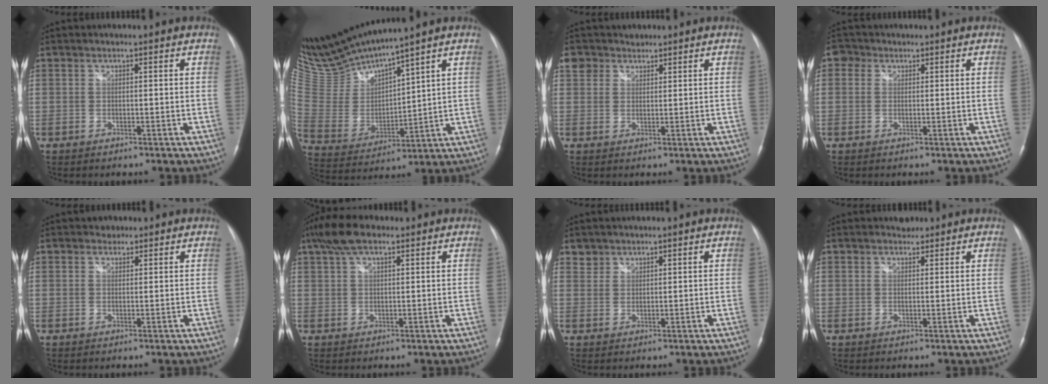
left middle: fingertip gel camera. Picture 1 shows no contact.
{"total": 13.3, "force": [12.6, -0.7, 4.2], "torque": [-0.104, -0.010, 0.266]}
{"total": 3.4, "force": [2.2, 2.6, 0.3], "torque": [-0.006, 0.016, 0.036]}
{"total": 2.3, "force": [1.0, 2.0, 0.7], "torque": [-0.012, 0.010, 0.011]}
{"total": 1.3, "force": [0.9, 0.9, 0.0], "torque": [0.003, 0.000, 0.008]}
{"total": 6.2, "force": [4.1, 2.3, 4.2], "torque": [-0.089, 0.026, 0.074]}
{"total": 1.8, "force": [1.4, 1.1, -0.3], "torque": [0.014, 0.007, 0.021]}
{"total": 1.5, "force": [1.2, 0.8, 0.0], "torque": [0.001, 0.003, 0.015]}